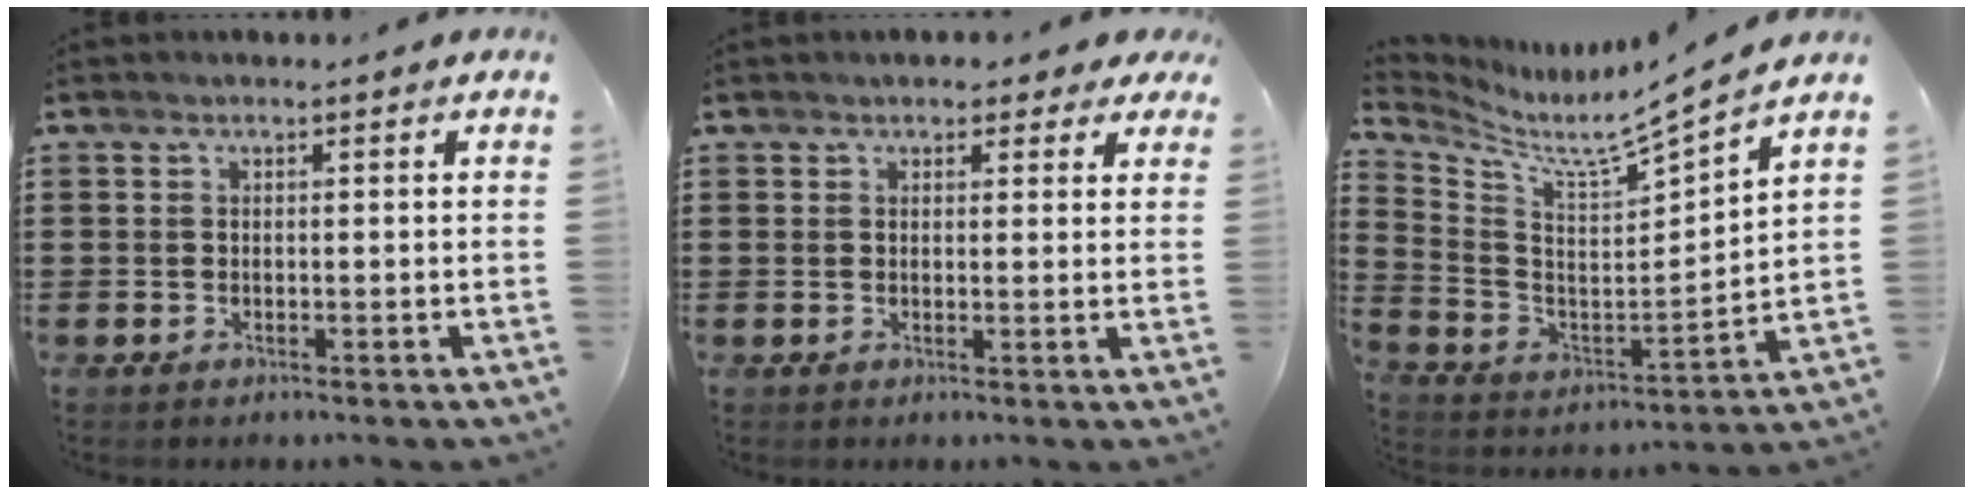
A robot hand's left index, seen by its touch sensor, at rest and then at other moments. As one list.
[{"total": 2.4, "force": [1.8, 1.2, 1.0], "torque": [-0.011, 0.002, 0.029]}, {"total": 6.0, "force": [5.5, -0.1, 2.4], "torque": [-0.079, -0.053, 0.081]}]